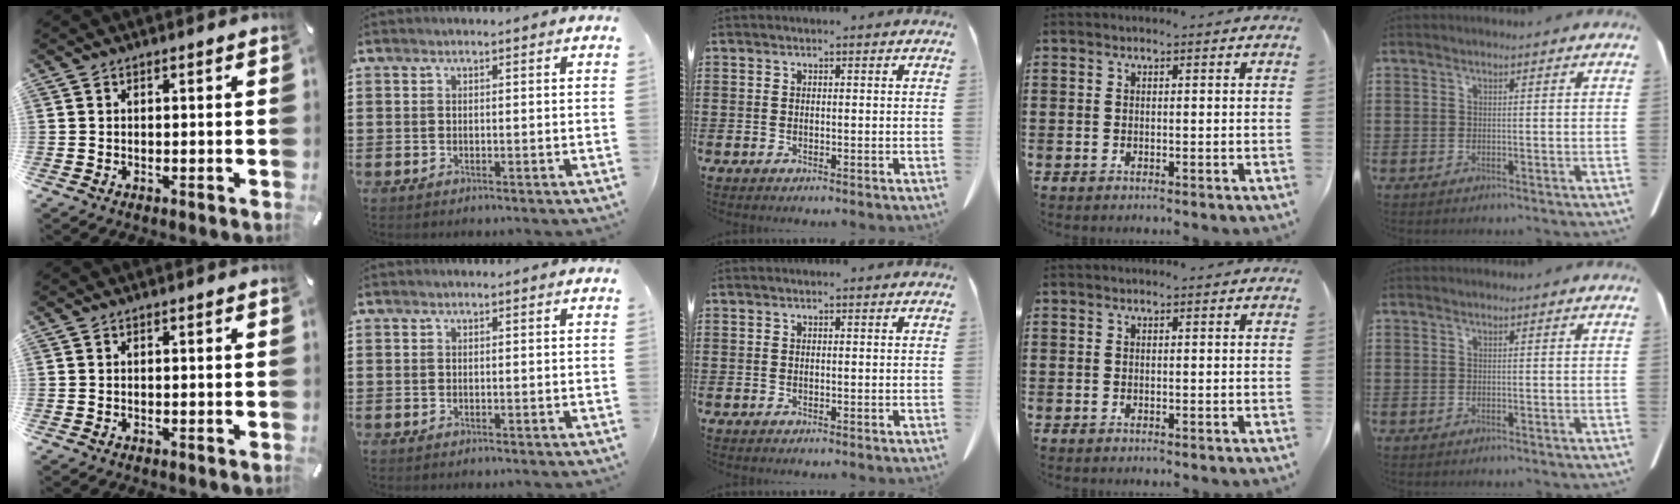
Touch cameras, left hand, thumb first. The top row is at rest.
{}